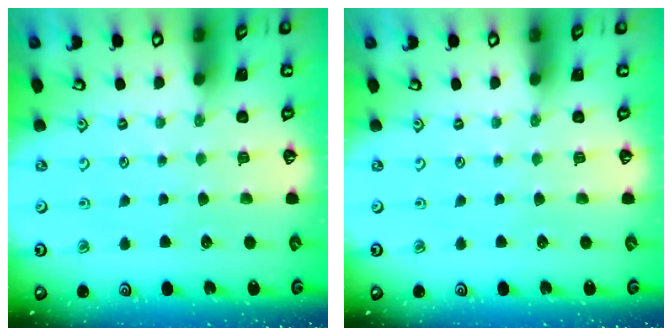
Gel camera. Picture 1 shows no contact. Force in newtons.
{"total": 0.0}